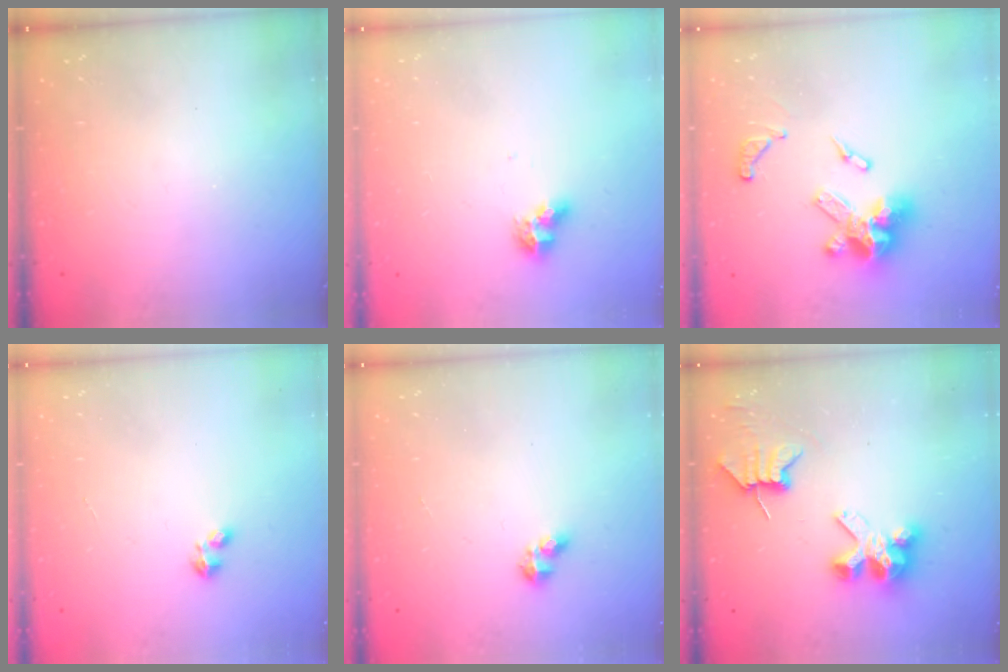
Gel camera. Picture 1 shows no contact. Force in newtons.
{"total": 7.1, "press": 7.1, "slide": 0.7}
{"total": 17.1, "press": 17.0, "slide": 2.0}
{"total": 1.5, "press": 1.5, "slide": 0.3}
{"total": 2.9, "press": 2.9, "slide": 0.3}
{"total": 6.6, "press": 6.6, "slide": 0.7}